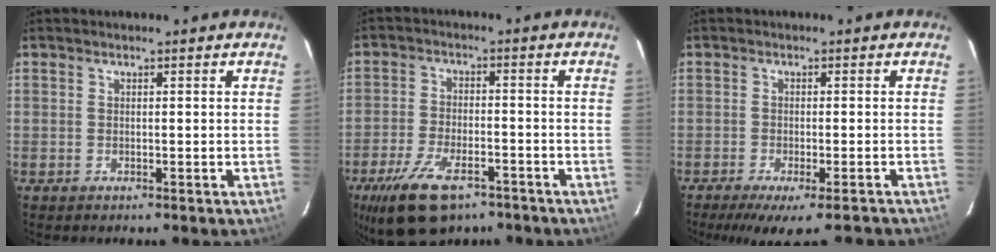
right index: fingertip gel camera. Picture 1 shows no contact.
{"total": 13.2, "force": [-8.6, 6.1, 8.0], "torque": [-0.178, -0.018, -0.149]}
{"total": 10.7, "force": [-9.1, 1.6, 5.3], "torque": [-0.102, -0.023, -0.132]}